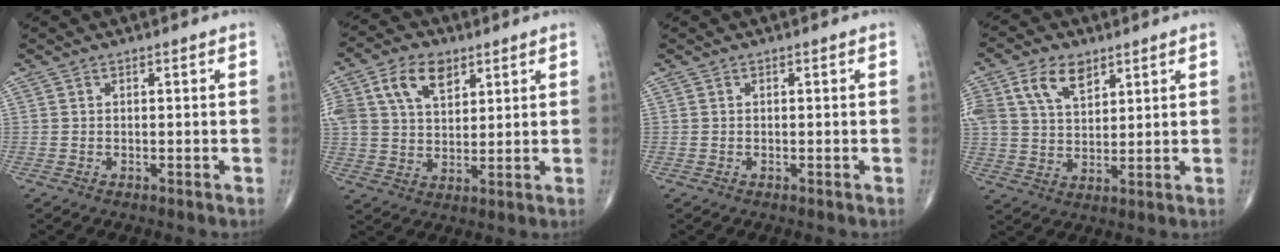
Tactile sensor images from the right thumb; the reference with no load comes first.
{"total": 12.2, "force": [5.5, 7.9, 7.5], "torque": [-0.138, -0.008, 0.106]}
{"total": 0.0}
{"total": 10.8, "force": [5.5, 6.6, 6.5], "torque": [-0.118, -0.011, 0.109]}